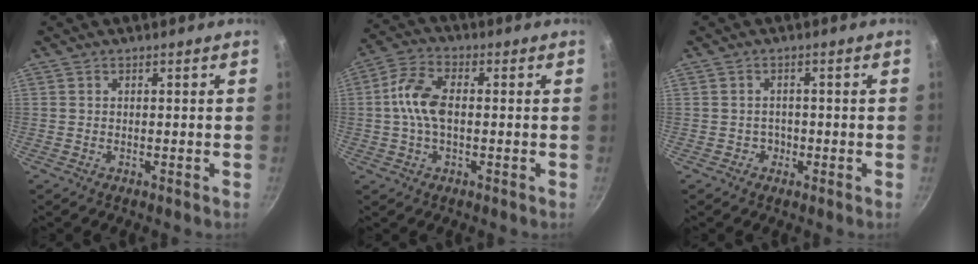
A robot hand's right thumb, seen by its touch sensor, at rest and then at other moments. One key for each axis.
{"total": 8.7, "fx": 0.0, "fy": 4.9, "fz": 7.2, "tx": -0.142, "ty": 0.025, "tz": -0.010}
{"total": 1.6, "fx": -0.6, "fy": 1.5, "fz": 0.2, "tx": 0.014, "ty": 0.008, "tz": -0.006}